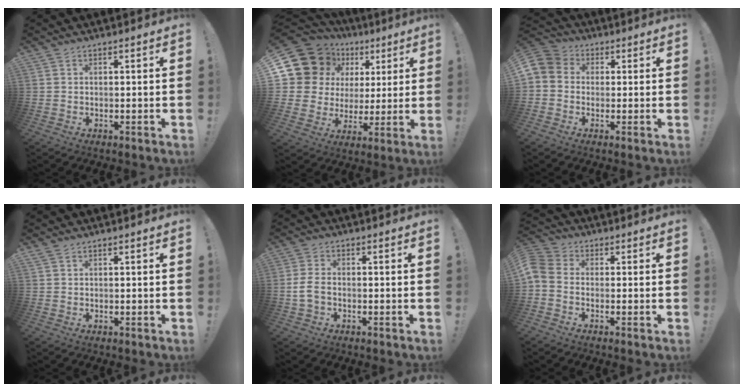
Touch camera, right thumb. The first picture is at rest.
{"total": 15.9, "force": [7.8, 12.2, 6.7], "torque": [-0.106, -0.042, 0.167]}
{"total": 5.6, "force": [-0.5, 5.1, 2.3], "torque": [-0.052, 0.014, -0.007]}
{"total": 0.8, "force": [0.6, 0.1, 0.6], "torque": [-0.016, 0.001, 0.012]}
{"total": 4.9, "force": [-1.1, 3.1, 3.6], "torque": [-0.074, 0.013, -0.018]}
{"total": 5.5, "force": [-1.5, 4.0, 3.4], "torque": [-0.084, 0.005, -0.028]}